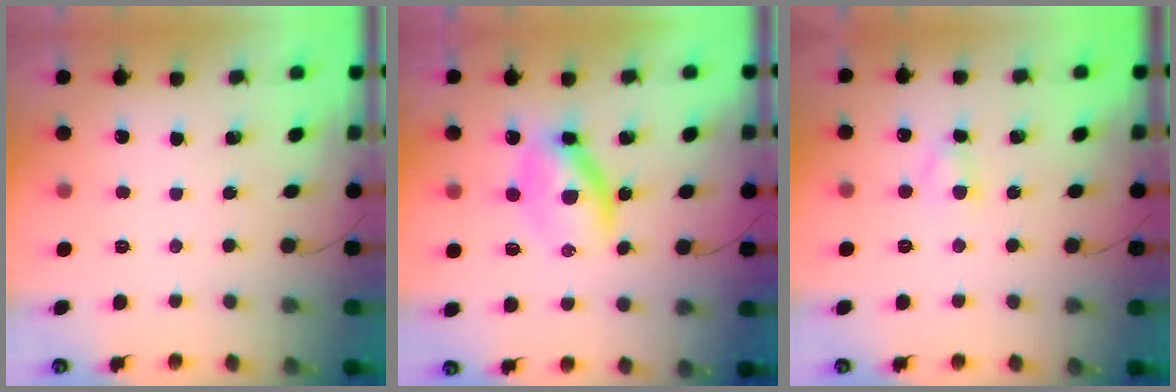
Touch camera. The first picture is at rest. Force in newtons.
{"total": 5.9, "press": 5.9, "slide": 0.5}
{"total": 2.6, "press": 2.3, "slide": 1.2}